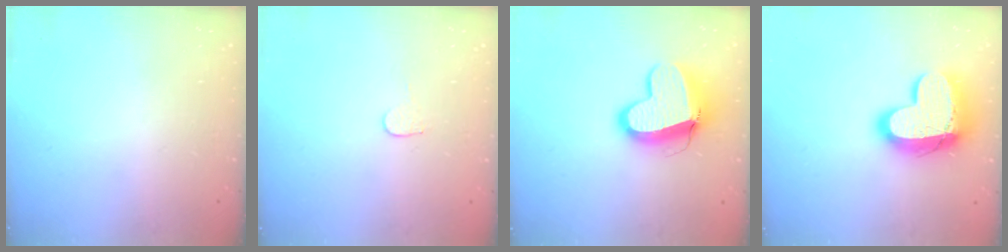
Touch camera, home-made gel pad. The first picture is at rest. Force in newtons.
{"total": 4.9, "press": 4.9, "slide": 0.3}
{"total": 15.6, "press": 15.5, "slide": 1.5}
{"total": 17.4, "press": 17.3, "slide": 1.5}